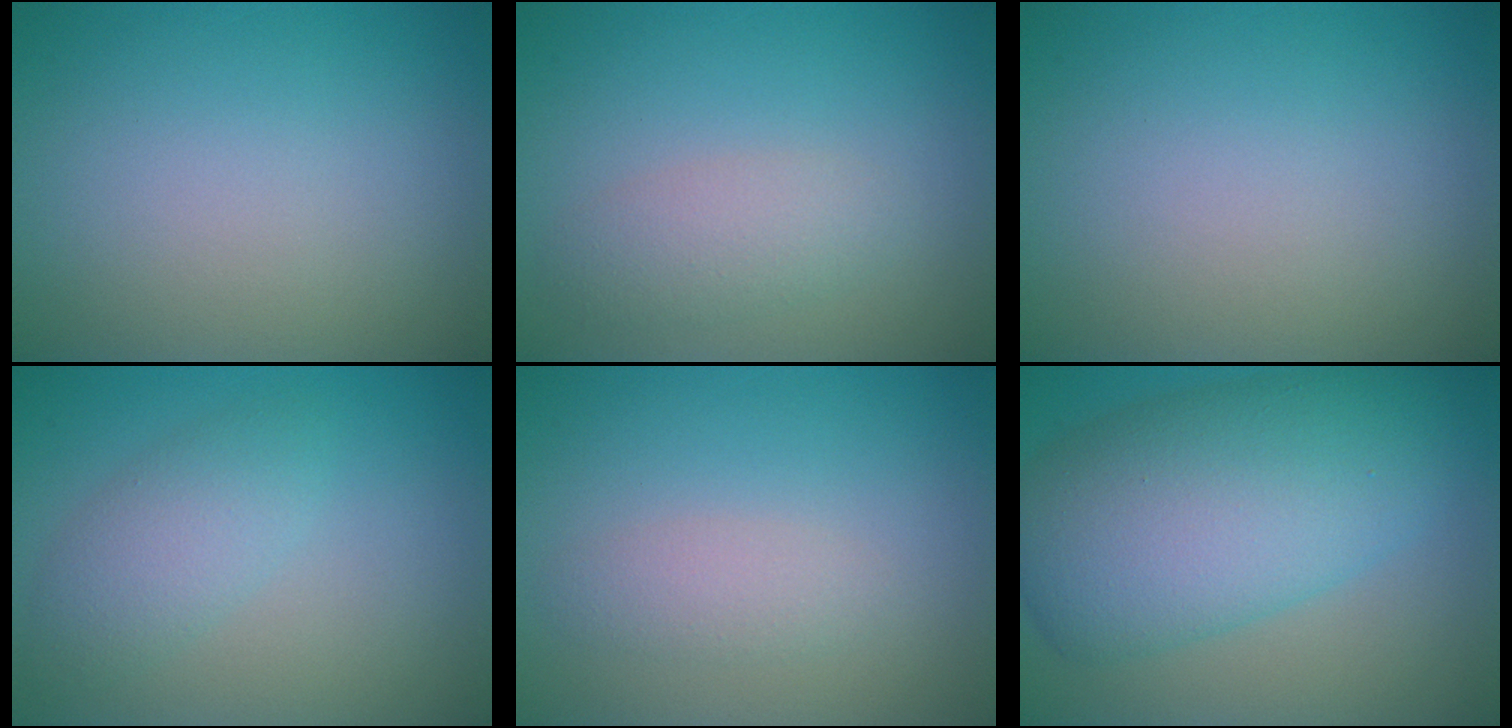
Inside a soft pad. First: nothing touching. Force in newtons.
{"total": 2.4, "press": 2.4, "slide": 0.1}
{"total": 0.0}
{"total": 2.9, "press": 2.9, "slide": 0.0}
{"total": 1.7, "press": 1.7, "slide": 0.1}
{"total": 10.7, "press": 10.7, "slide": 0.3}